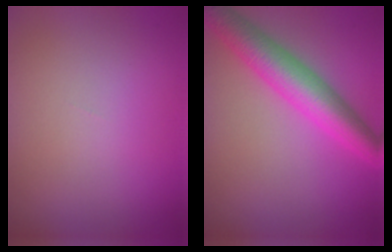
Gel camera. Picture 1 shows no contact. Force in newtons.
{"total": 6.2, "press": 6.2, "slide": 0.0}